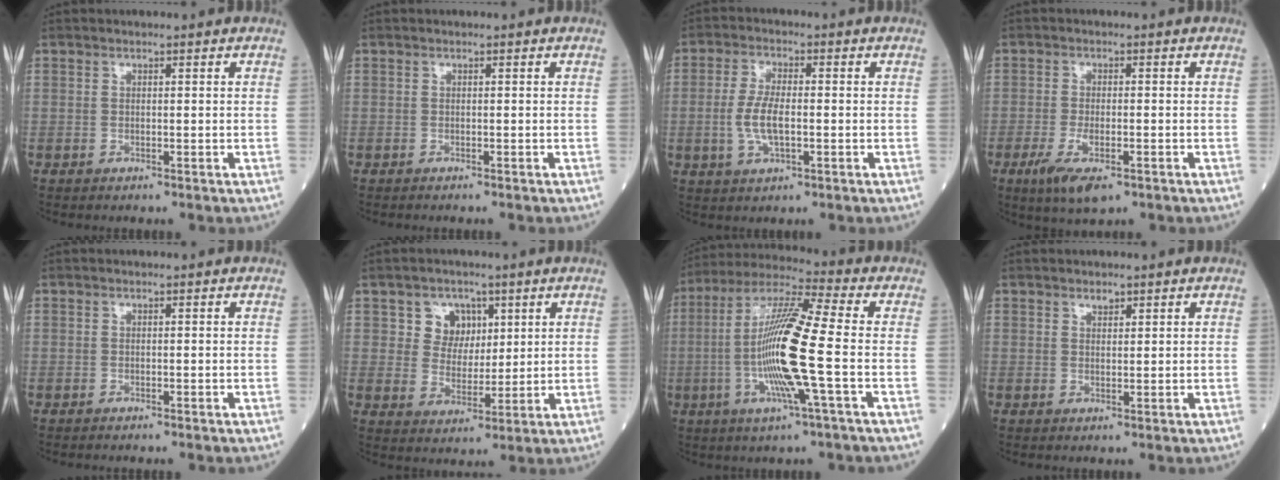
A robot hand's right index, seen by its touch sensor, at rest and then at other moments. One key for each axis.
{"total": 1.2, "fx": -1.1, "fy": 0.0, "fz": 0.5, "tx": -0.003, "ty": 0.001, "tz": -0.015}
{"total": 6.2, "fx": -0.9, "fy": 2.3, "fz": 5.7, "tx": -0.120, "ty": 0.002, "tz": -0.017}
{"total": 6.1, "fx": -3.1, "fy": 1.8, "fz": 5.0, "tx": -0.095, "ty": -0.012, "tz": -0.047}
{"total": 1.1, "fx": -1.0, "fy": 0.0, "fz": 0.5, "tx": -0.001, "ty": 0.001, "tz": -0.014}
{"total": 5.7, "fx": 2.6, "fy": 4.8, "fz": 1.6, "tx": -0.026, "ty": 0.010, "tz": 0.047}
{"total": 15.2, "fx": -2.6, "fy": -0.1, "fz": 15.0, "tx": -0.297, "ty": -0.005, "tz": -0.061}
{"total": 1.2, "fx": 0.9, "fy": 0.5, "fz": 0.5, "tx": -0.009, "ty": -0.005, "tz": 0.014}